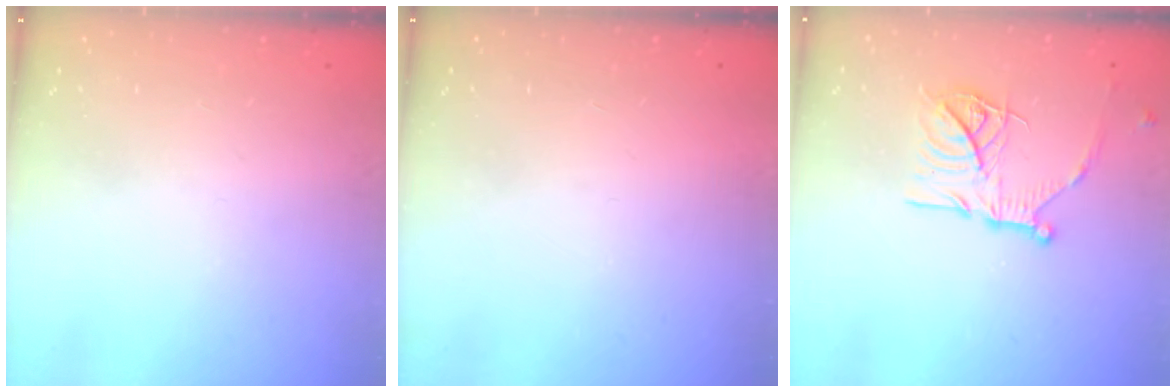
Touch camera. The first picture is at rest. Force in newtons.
{"total": 1.6, "press": 1.6, "slide": 0.1}
{"total": 17.1, "press": 17.0, "slide": 1.5}